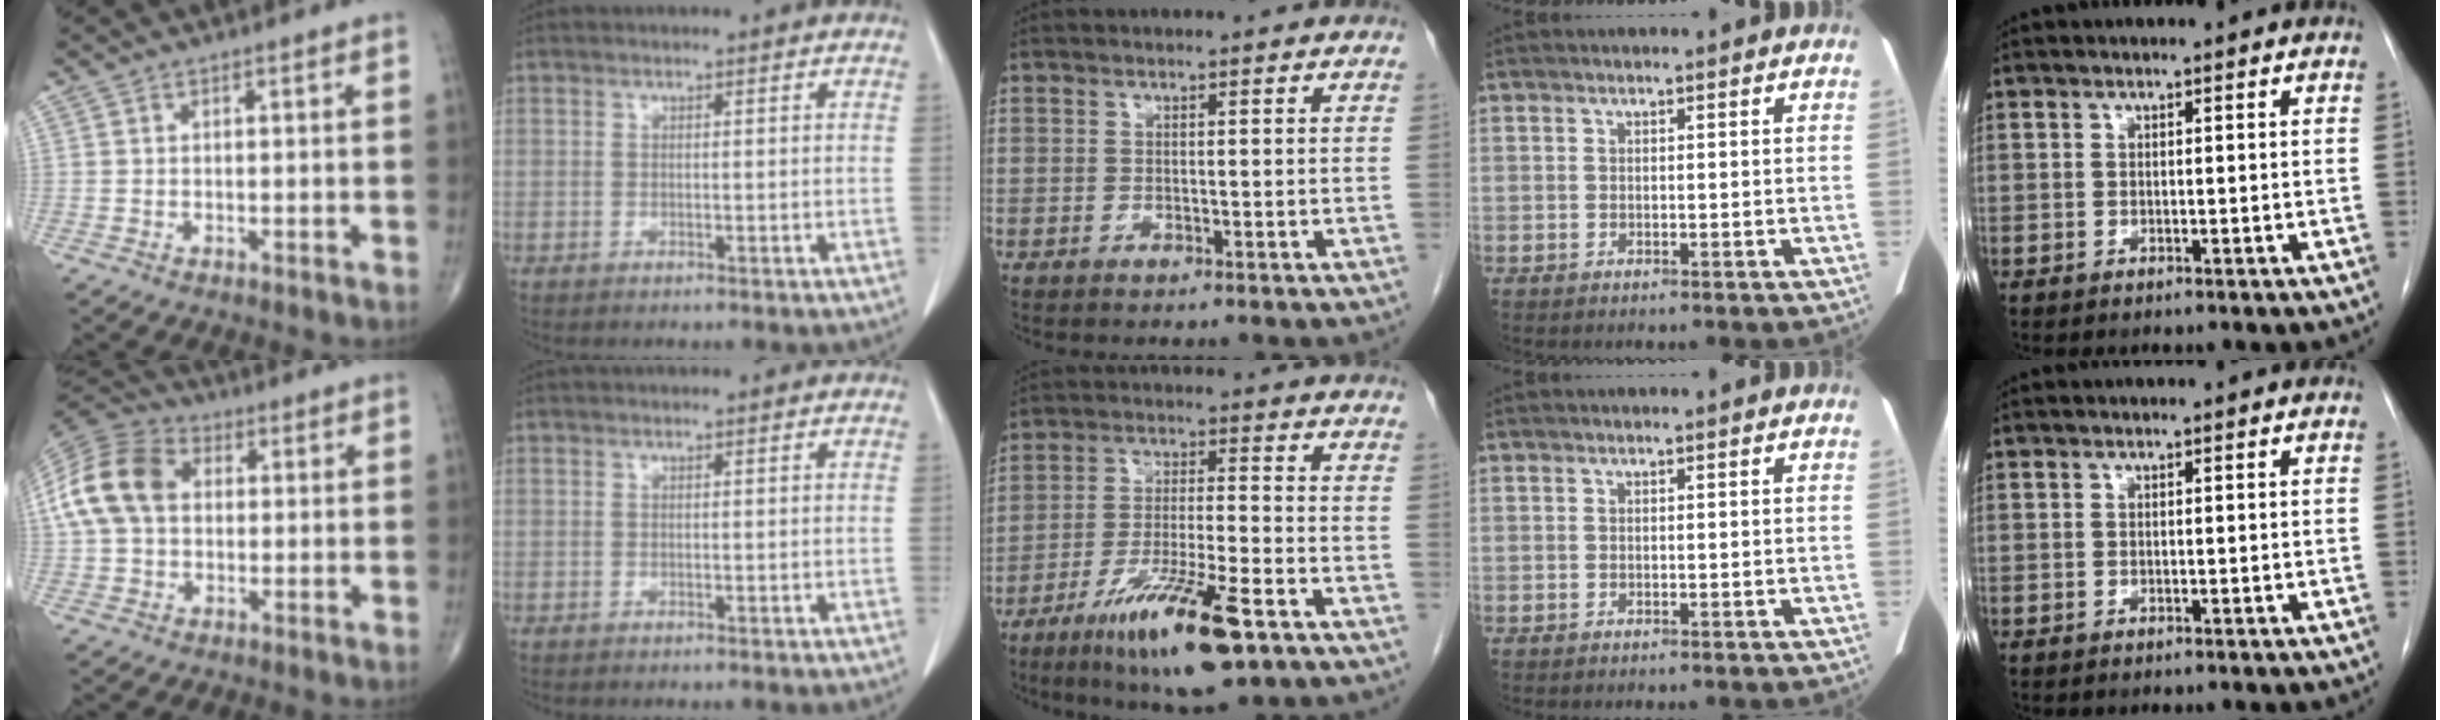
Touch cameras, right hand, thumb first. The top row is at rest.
{"thumb": {"total": 14.0, "force": [1.7, 10.3, 9.4], "torque": [-0.179, 0.030, 0.022]}, "middle": {"total": 13.6, "force": [-7.8, 1.6, 11.0], "torque": [-0.202, -0.029, -0.130]}}